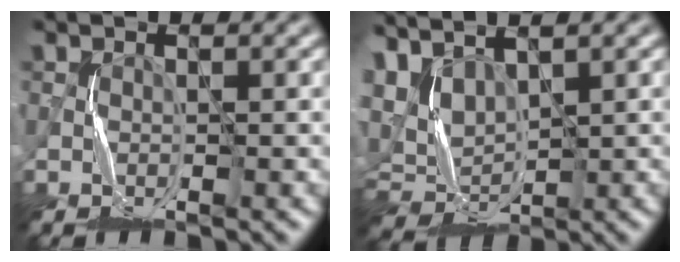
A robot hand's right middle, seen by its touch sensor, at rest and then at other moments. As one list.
[{"total": 3.1, "force": [2.0, 1.8, 1.5], "torque": [-0.045, 0.000, 0.045]}]